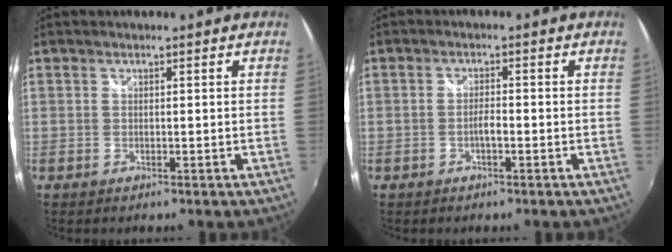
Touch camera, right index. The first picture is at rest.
{"total": 2.0, "force": [-0.9, 0.3, 1.8], "torque": [-0.034, 0.003, -0.017]}